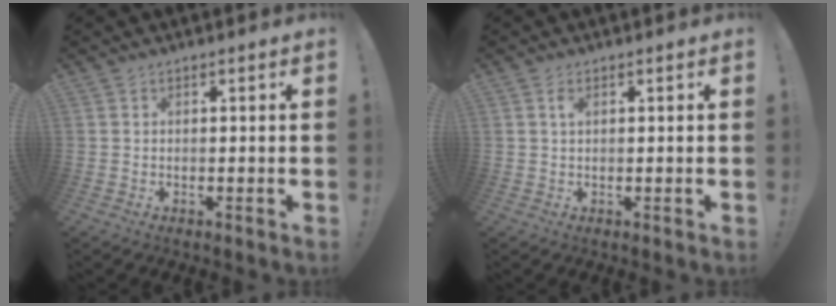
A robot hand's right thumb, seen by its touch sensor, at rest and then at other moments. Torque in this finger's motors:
{"motor_torque": [0.49, 0.44, 0.52, -0.08, -0.05]}